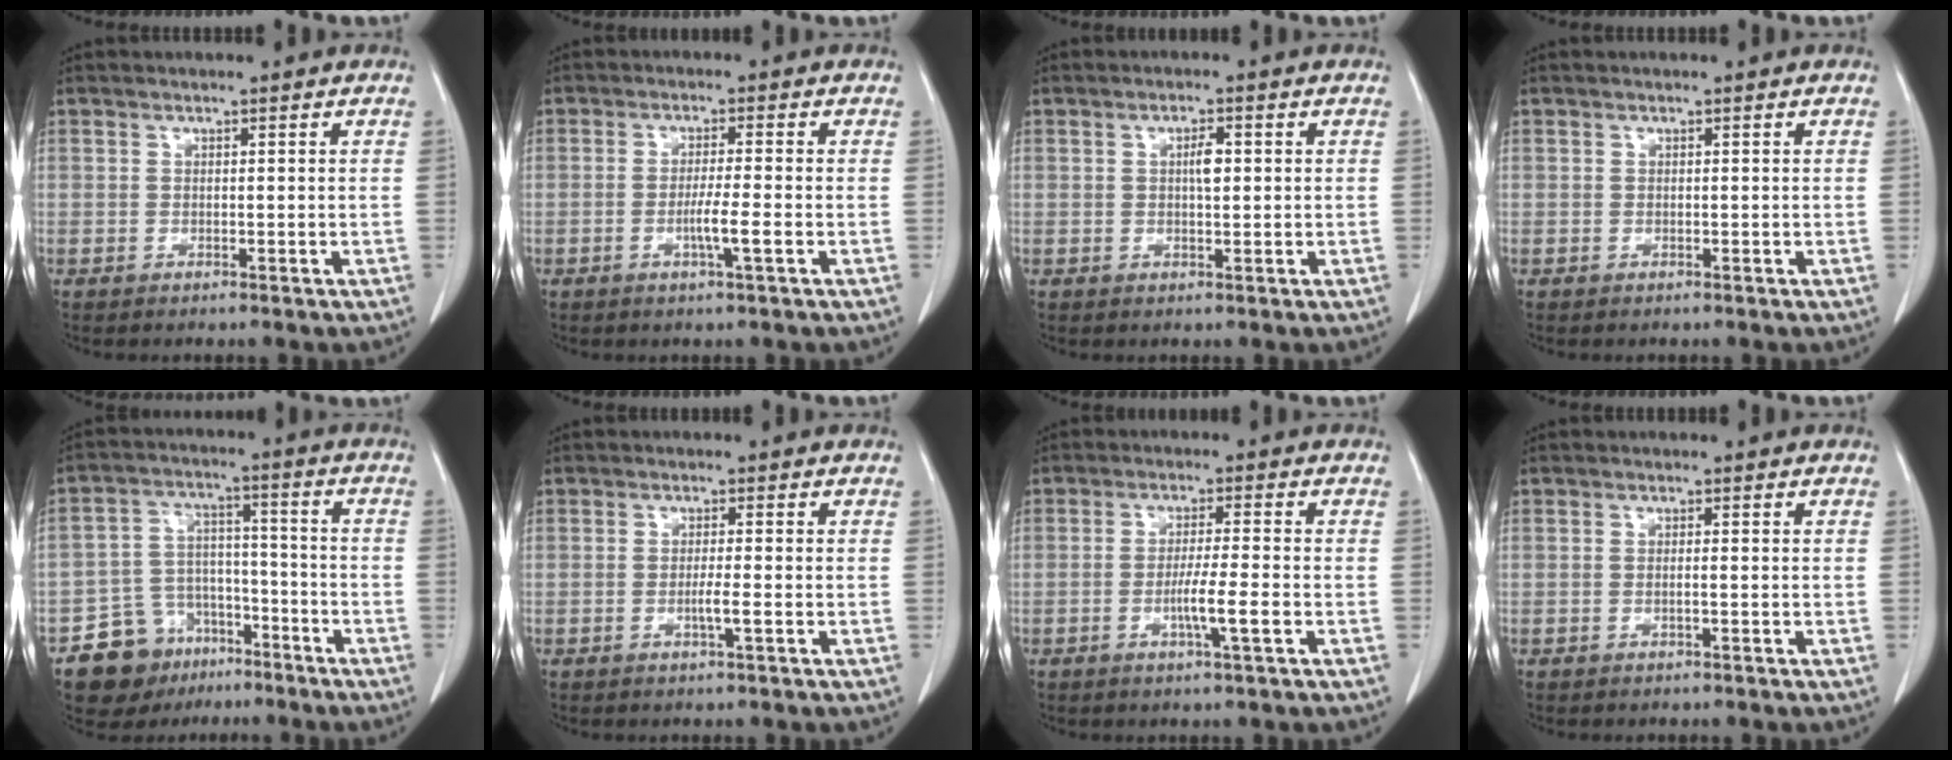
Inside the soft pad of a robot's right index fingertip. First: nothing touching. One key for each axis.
{"total": 3.8, "fx": -1.2, "fy": -0.4, "fz": 3.6, "tx": -0.063, "ty": -0.005, "tz": -0.022}
{"total": 2.4, "fx": 0.4, "fy": 0.7, "fz": 2.3, "tx": -0.040, "ty": 0.002, "tz": 0.006}
{"total": 0.0}
{"total": 10.5, "fx": -6.8, "fy": 7.4, "fz": 3.0, "tx": -0.055, "ty": 0.035, "tz": -0.105}
{"total": 2.1, "fx": -0.7, "fy": -0.2, "fz": 2.0, "tx": -0.037, "ty": -0.002, "tz": -0.013}
{"total": 5.1, "fx": -1.6, "fy": -0.4, "fz": 4.8, "tx": -0.081, "ty": -0.007, "tz": -0.030}
{"total": 0.6, "fx": -0.2, "fy": -0.1, "fz": 0.6, "tx": -0.010, "ty": 0.001, "tz": -0.003}